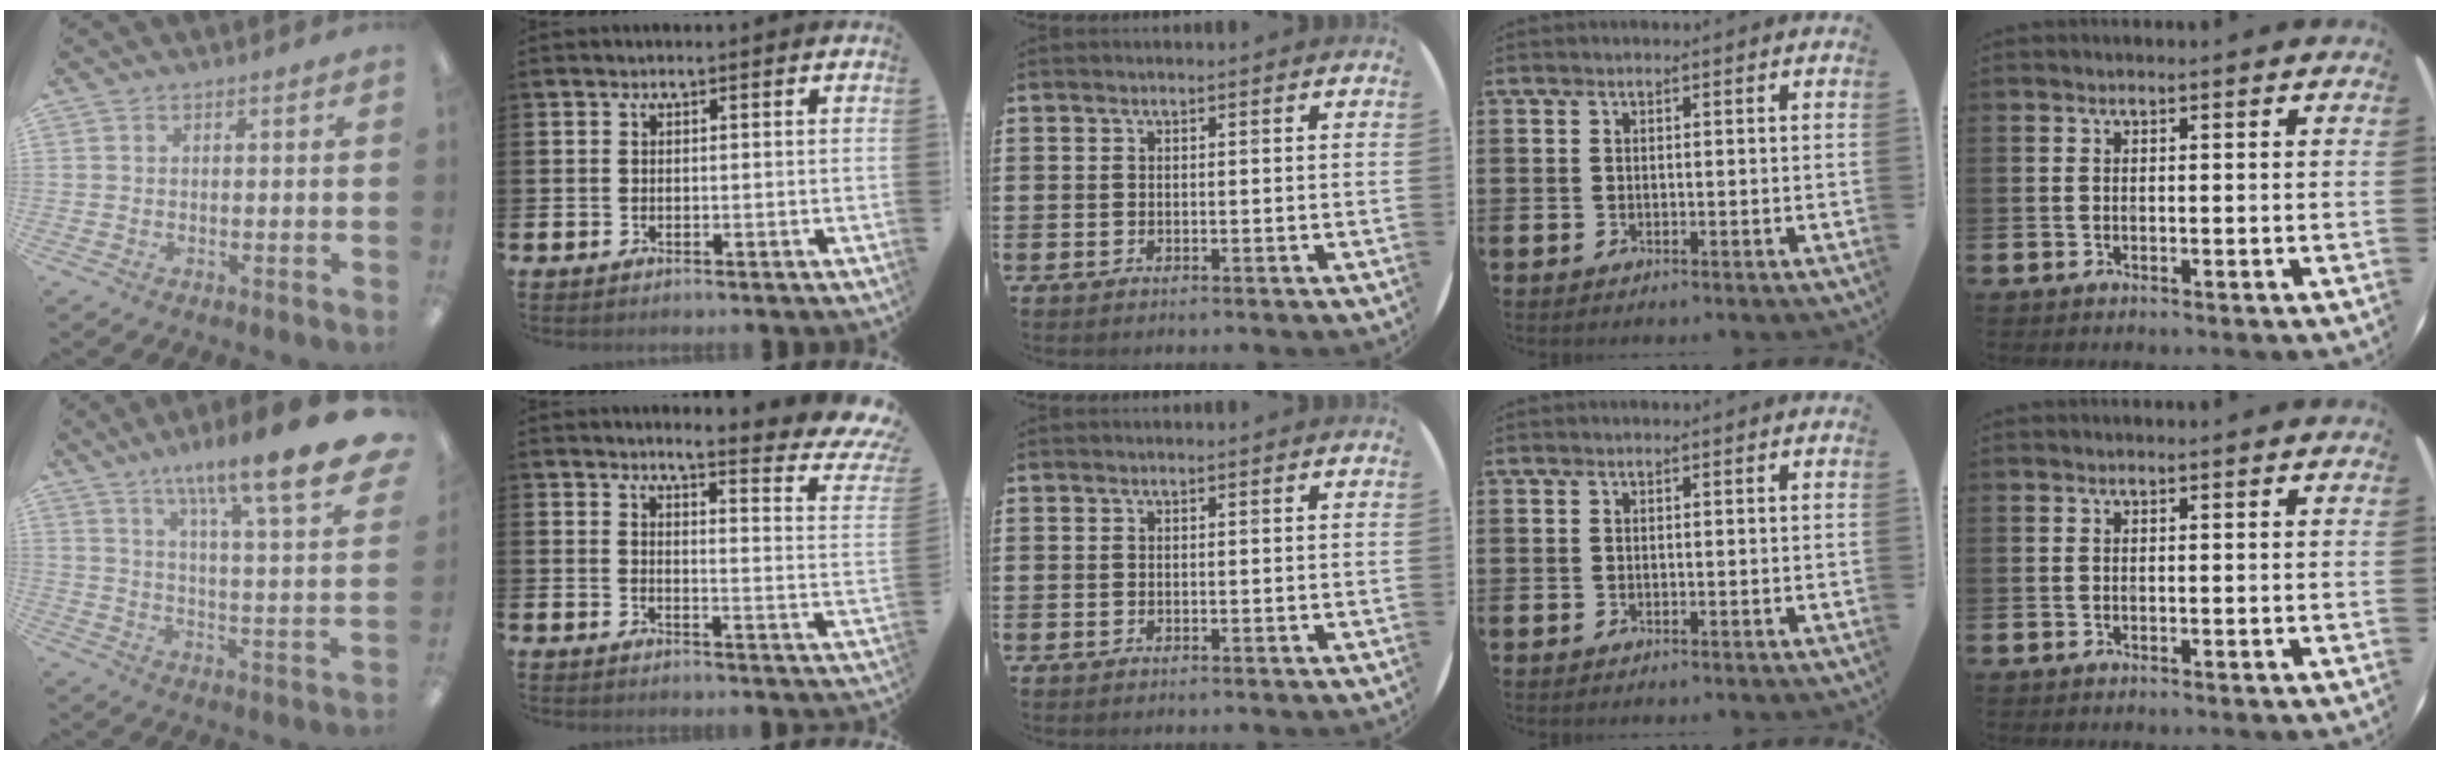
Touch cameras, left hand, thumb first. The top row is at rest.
{"thumb": {"total": 15.3, "force": [11.2, 1.5, 10.3], "torque": [-0.159, -0.085, 0.172]}, "index": {"total": 4.3, "force": [3.8, 0.1, 1.9], "torque": [-0.030, -0.049, 0.052]}}